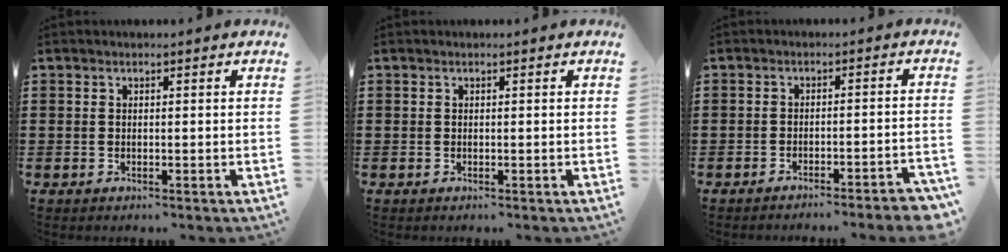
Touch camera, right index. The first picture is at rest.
{"total": 0.0}
{"total": 3.2, "force": [-2.9, -0.4, 1.3], "torque": [-0.022, -0.006, -0.057]}